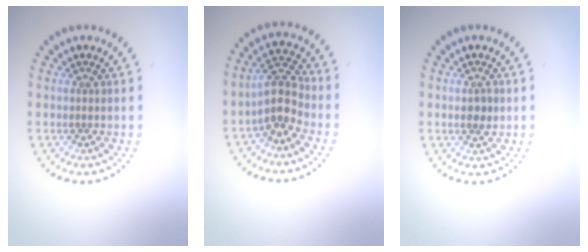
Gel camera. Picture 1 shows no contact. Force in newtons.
{"total": 3.4, "press": 3.0, "slide": 1.4}
{"total": 1.5, "press": 1.5, "slide": 0.1}